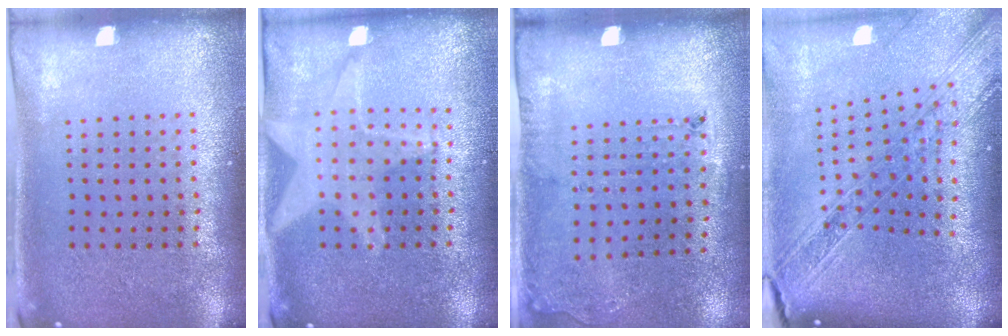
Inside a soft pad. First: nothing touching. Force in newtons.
{"total": 1.7, "press": 1.5, "slide": 0.7}
{"total": 1.8, "press": 1.2, "slide": 1.3}
{"total": 2.4, "press": 2.0, "slide": 1.3}